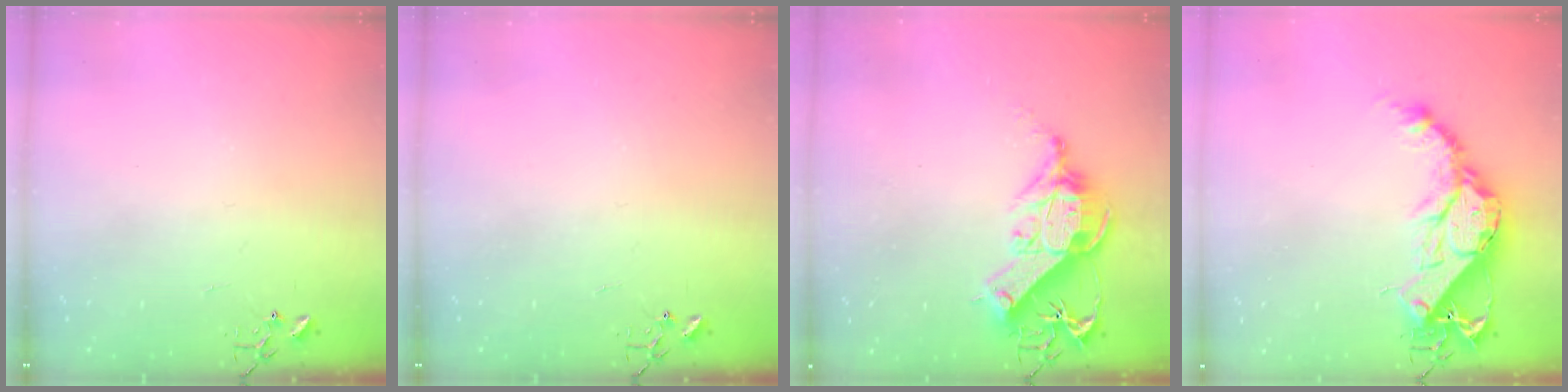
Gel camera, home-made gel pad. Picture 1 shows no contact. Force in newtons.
{"total": 0.0}
{"total": 13.7, "press": 13.5, "slide": 2.2}
{"total": 17.2, "press": 17.1, "slide": 1.3}